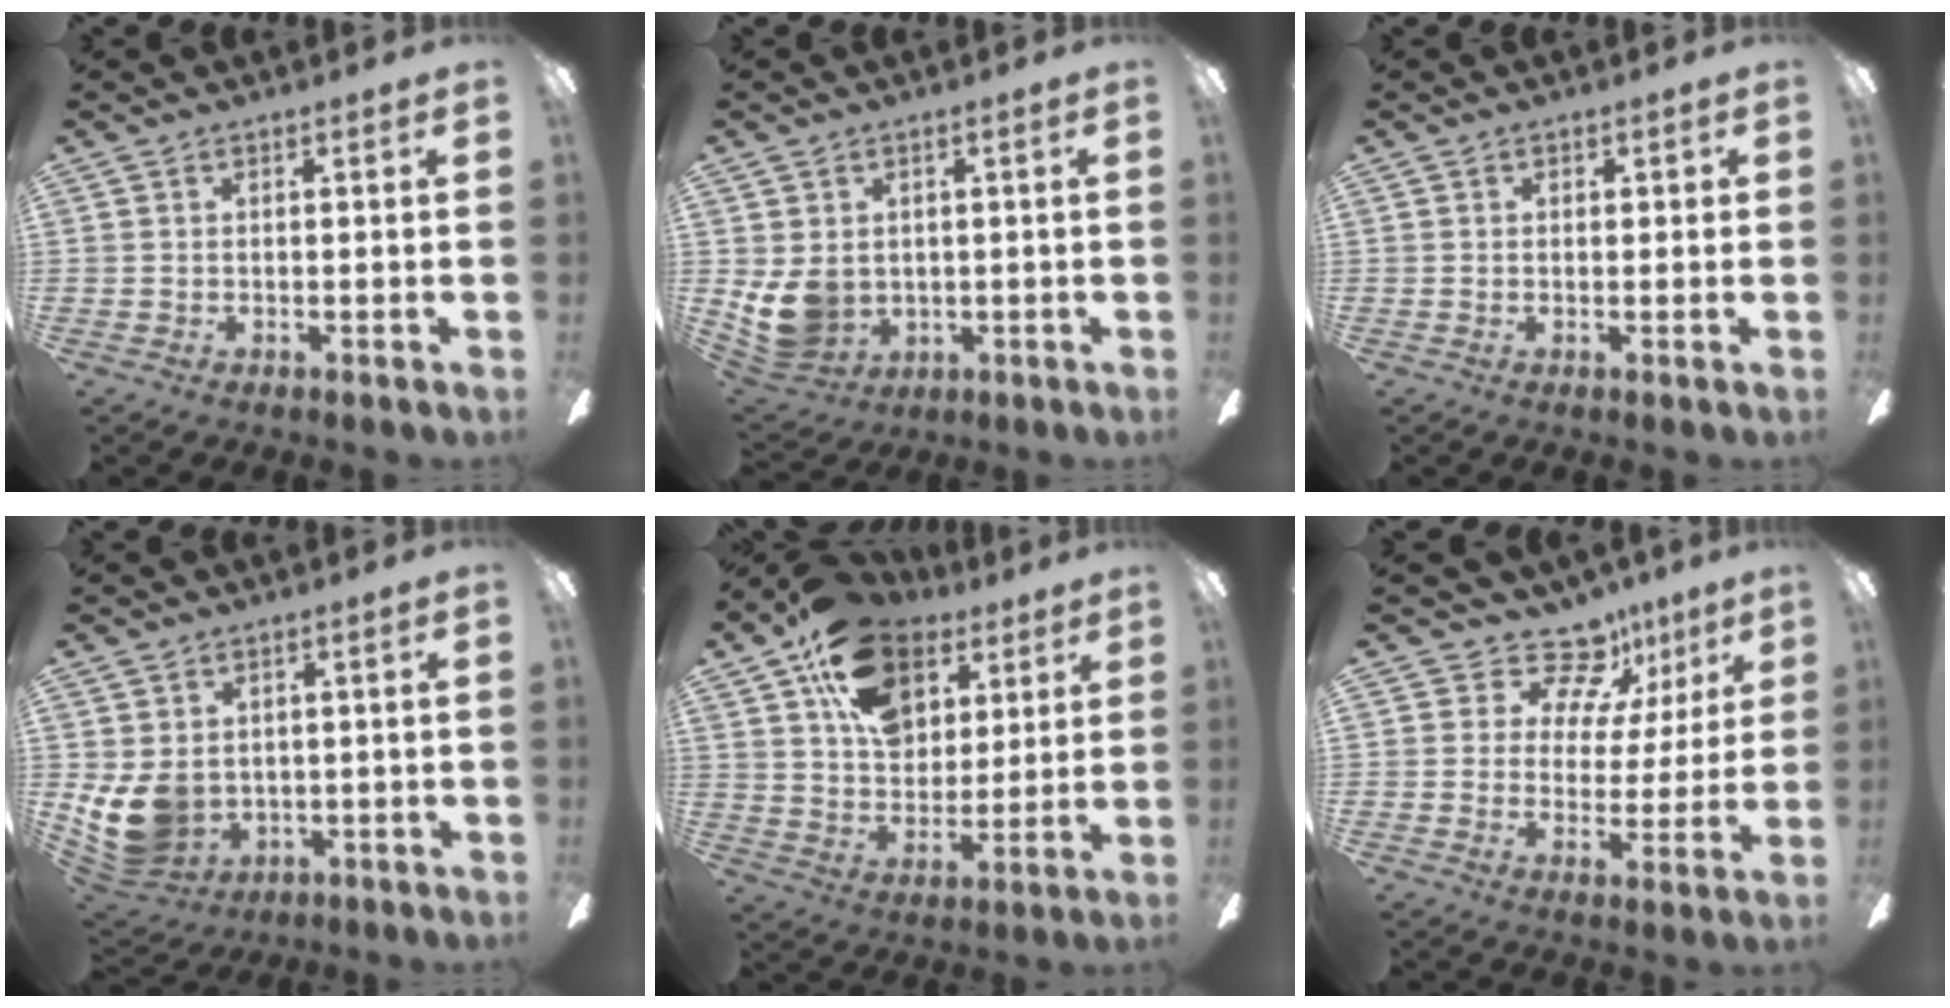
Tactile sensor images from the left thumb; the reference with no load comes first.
{"total": 8.5, "force": [0.5, 7.2, 4.5], "torque": [-0.112, -0.006, 0.012]}
{"total": 1.0, "force": [0.0, 0.8, 0.6], "torque": [-0.003, 0.003, -0.002]}
{"total": 10.5, "force": [-0.2, 8.5, 6.1], "torque": [-0.150, -0.010, -0.001]}
{"total": 17.1, "force": [9.2, 11.7, 8.4], "torque": [-0.144, -0.033, 0.173]}
{"total": 12.7, "force": [9.2, 7.8, 4.0], "torque": [-0.071, -0.061, 0.173]}